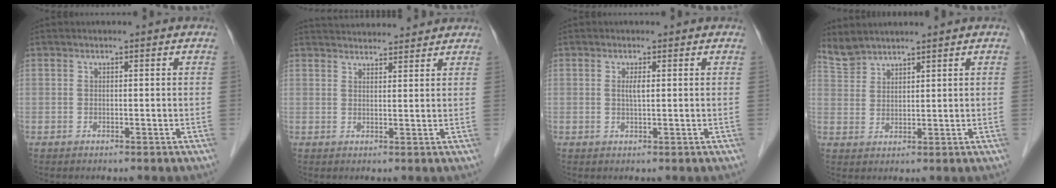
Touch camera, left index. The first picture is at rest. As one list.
[{"total": 9.1, "force": [8.8, 1.1, 2.0], "torque": [-0.031, 0.029, 0.121]}, {"total": 1.3, "force": [0.3, 0.2, 1.3], "torque": [-0.029, 0.000, 0.004]}, {"total": 3.8, "force": [3.8, 0.3, 0.1], "torque": [-0.014, 0.015, 0.085]}]